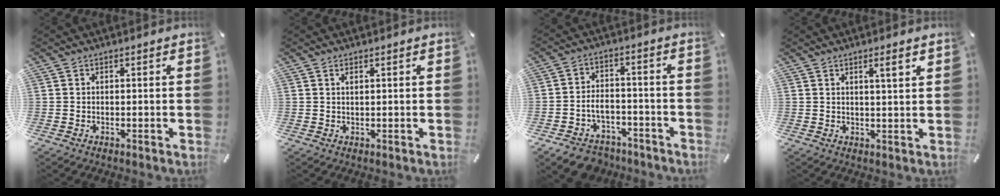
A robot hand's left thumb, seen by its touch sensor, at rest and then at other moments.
{"total": 1.0, "force": [0.4, 0.3, 0.8], "torque": [-0.016, 0.001, 0.007]}
{"total": 7.7, "force": [-4.7, 5.3, 3.0], "torque": [-0.053, 0.036, -0.085]}
{"total": 3.7, "force": [2.0, 0.3, 3.2], "torque": [-0.057, -0.003, 0.030]}